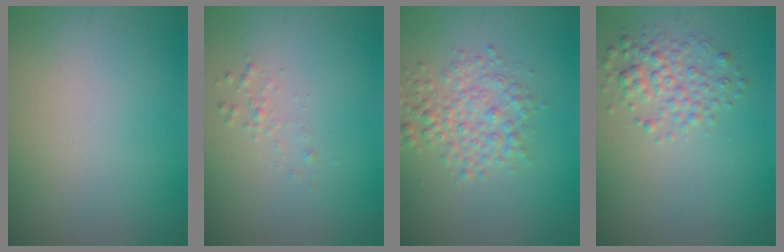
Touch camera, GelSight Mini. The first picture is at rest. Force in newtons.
{"total": 0.7, "press": 0.7, "slide": 0.1}
{"total": 3.2, "press": 3.2, "slide": 0.1}
{"total": 2.6, "press": 2.6, "slide": 0.0}